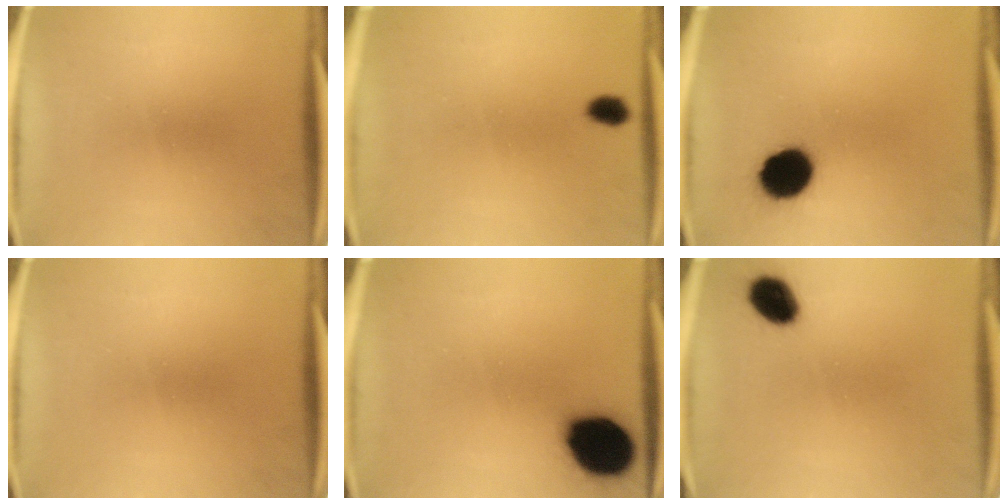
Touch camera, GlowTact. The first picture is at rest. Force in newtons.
{"total": 2.4}
{"total": 11.5}
{"total": 0.0}
{"total": 16.4}
{"total": 7.4}